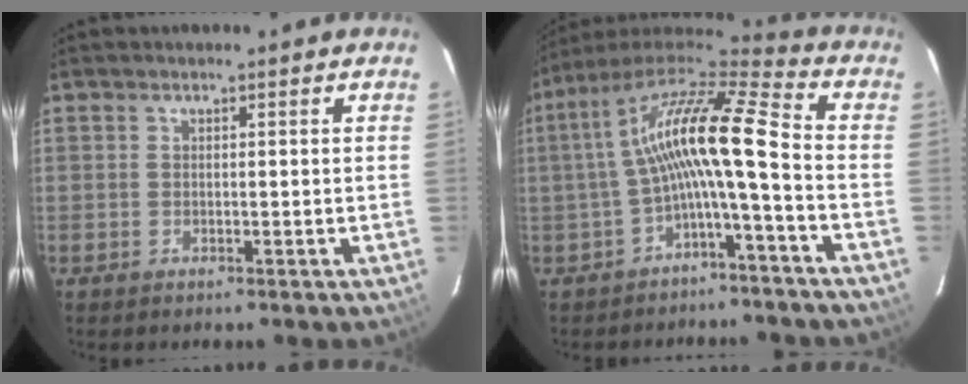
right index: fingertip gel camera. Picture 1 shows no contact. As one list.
[{"total": 15.0, "force": [-1.8, 1.9, 14.8], "torque": [-0.283, 0.022, -0.039]}]